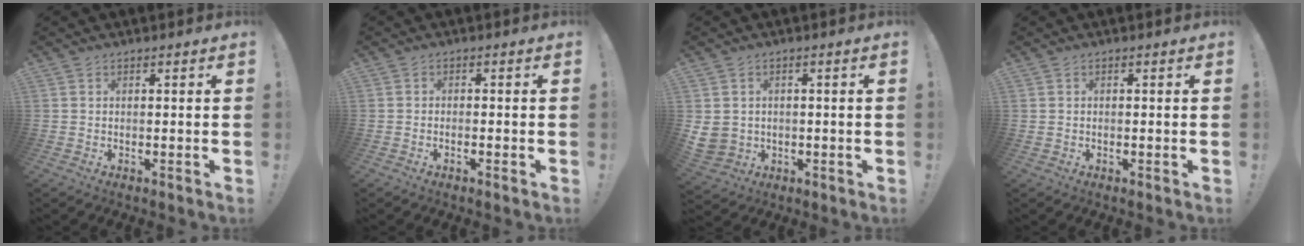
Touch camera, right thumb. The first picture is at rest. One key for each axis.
{"total": 1.1, "fx": -0.7, "fy": -0.1, "fz": 0.8, "tx": -0.012, "ty": -0.001, "tz": -0.012}
{"total": 5.1, "fx": 1.1, "fy": 4.6, "fz": 1.8, "tx": -0.043, "ty": -0.007, "tz": 0.021}
{"total": 0.0}